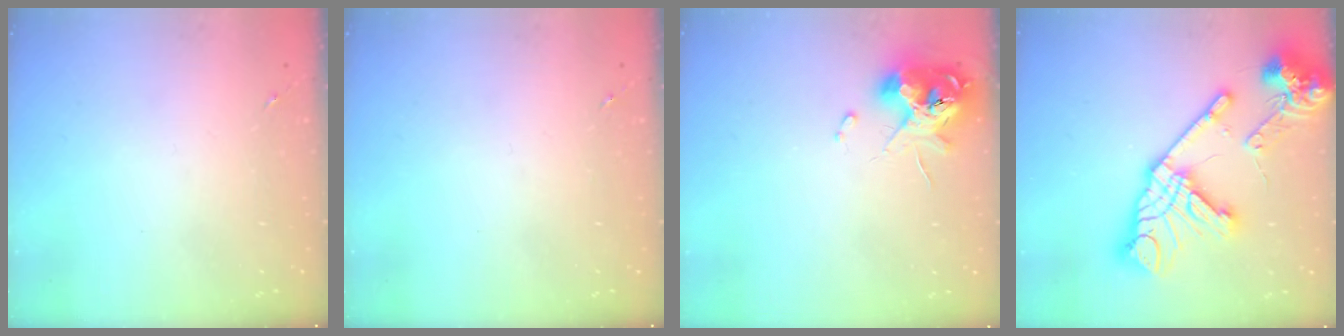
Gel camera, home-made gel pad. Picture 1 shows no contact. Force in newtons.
{"total": 0.0}
{"total": 11.4, "press": 11.3, "slide": 1.8}
{"total": 26.8, "press": 26.6, "slide": 3.3}